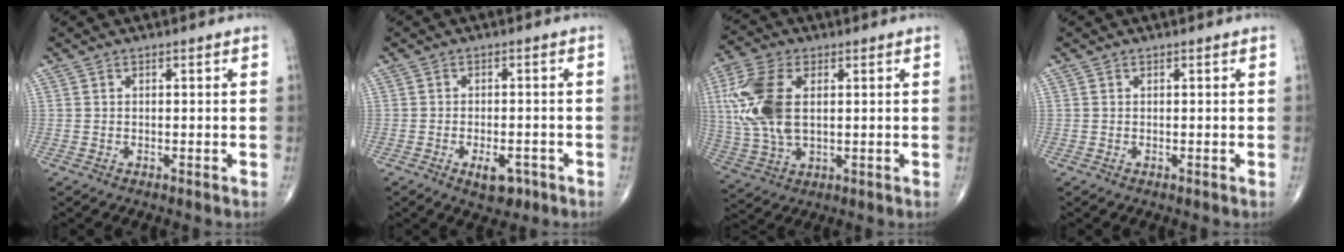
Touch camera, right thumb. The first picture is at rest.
{"total": 4.8, "force": [-2.4, 2.4, 3.4], "torque": [-0.043, 0.007, -0.031]}
{"total": 14.3, "force": [2.4, 7.9, 11.6], "torque": [-0.269, 0.001, 0.050]}
{"total": 0.0}